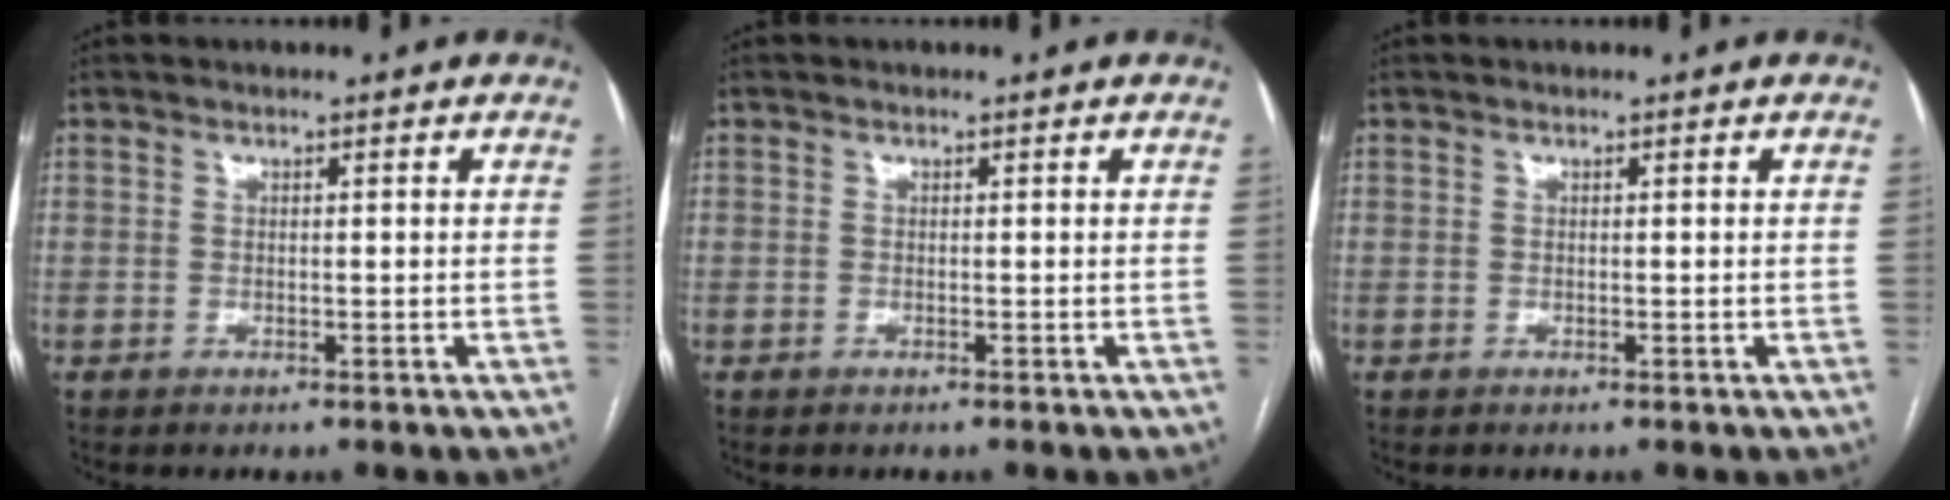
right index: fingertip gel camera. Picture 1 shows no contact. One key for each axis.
{"total": 0.0}
{"total": 0.0}